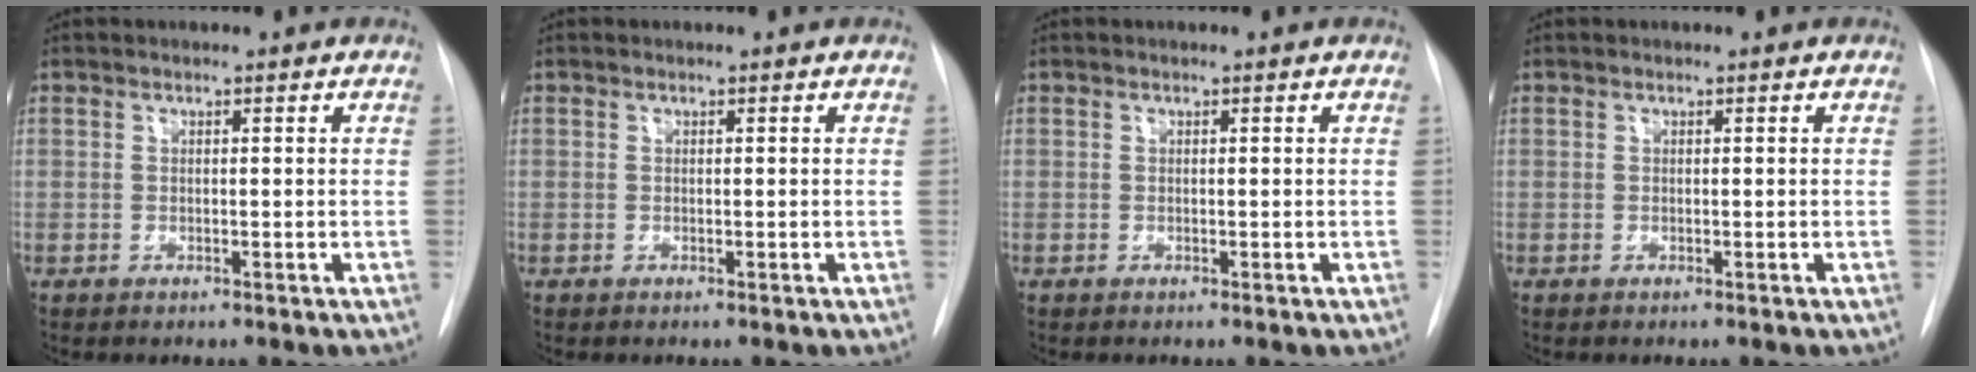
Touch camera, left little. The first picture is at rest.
{"total": 0.0}
{"total": 0.0}
{"total": 0.0}